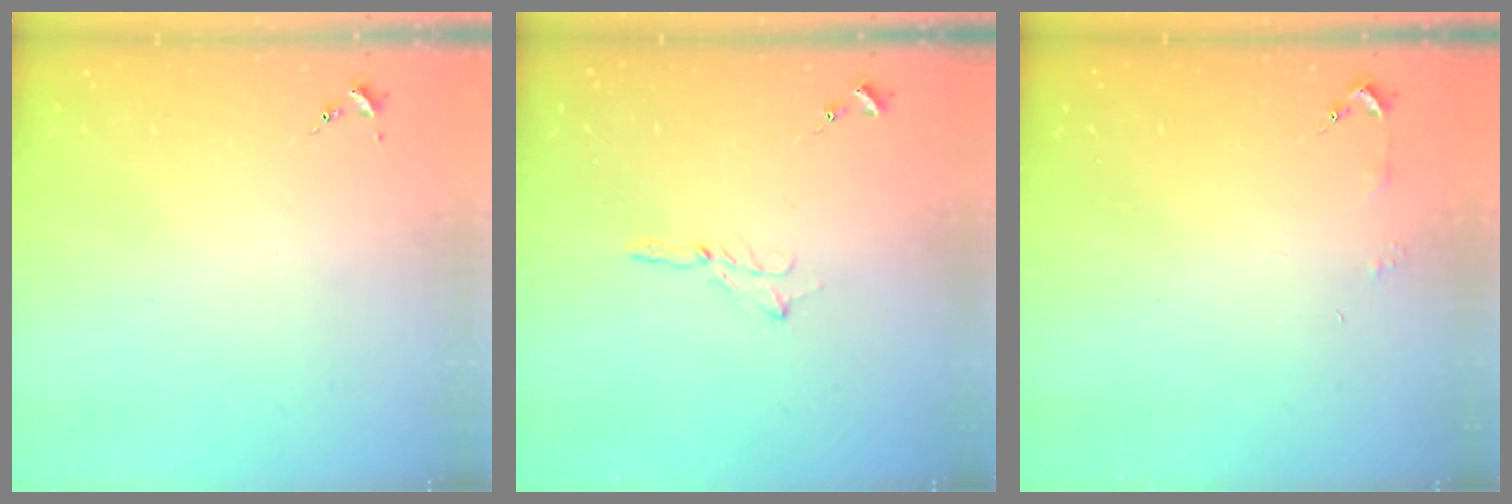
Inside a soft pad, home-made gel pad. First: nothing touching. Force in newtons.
{"total": 2.3, "press": 2.3, "slide": 0.2}
{"total": 2.9, "press": 2.8, "slide": 0.3}